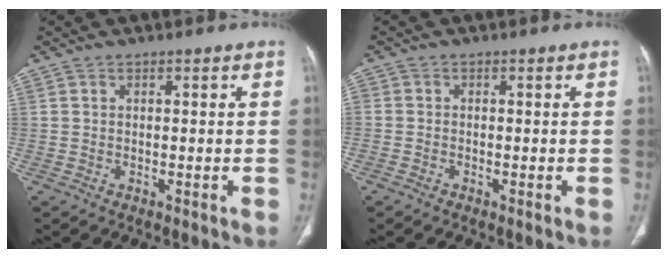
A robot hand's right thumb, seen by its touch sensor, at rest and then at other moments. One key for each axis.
{"total": 1.1, "fx": -0.7, "fy": 0.7, "fz": 0.3, "tx": -0.010, "ty": 0.001, "tz": -0.019}